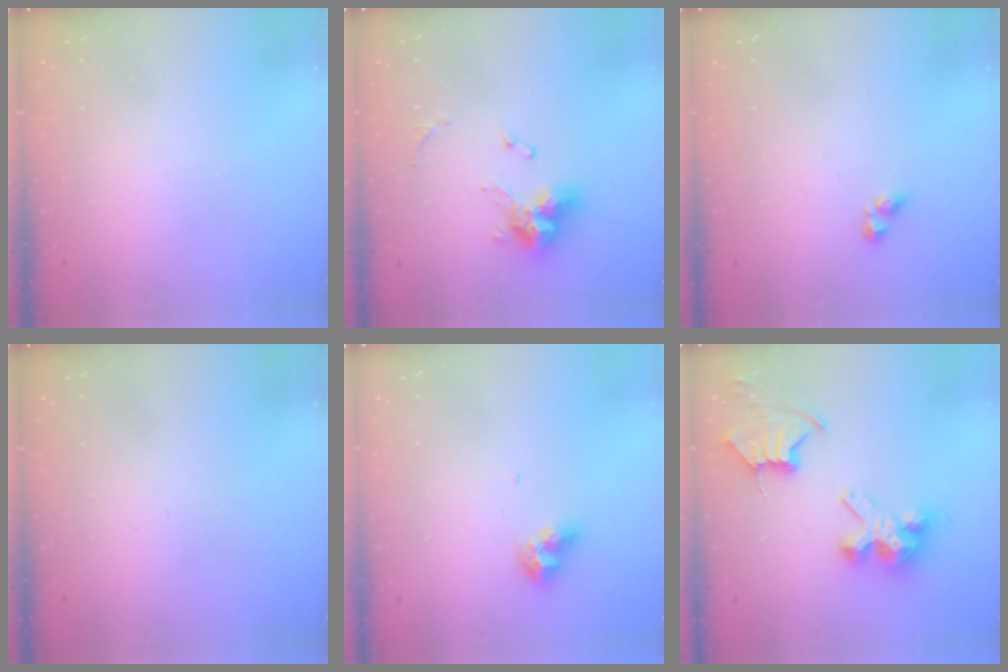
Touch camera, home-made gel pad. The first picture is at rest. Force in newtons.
{"total": 11.0, "press": 10.9, "slide": 0.8}
{"total": 2.9, "press": 2.9, "slide": 0.4}
{"total": 0.0}
{"total": 9.0, "press": 9.0, "slide": 0.9}
{"total": 9.8, "press": 9.7, "slide": 1.2}